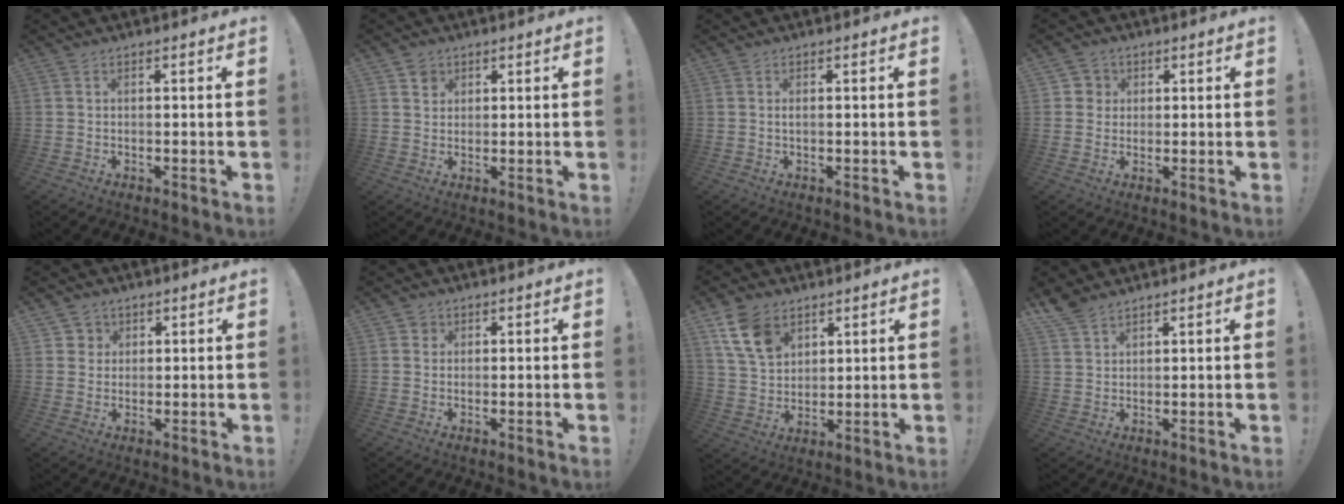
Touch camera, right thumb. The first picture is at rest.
{"total": 3.5, "force": [2.2, 2.8, 0.3], "torque": [0.004, -0.011, 0.038]}
{"total": 0.7, "force": [-0.1, 0.2, 0.7], "torque": [-0.019, 0.003, 0.000]}
{"total": 3.8, "force": [0.8, 3.7, 0.6], "torque": [-0.013, 0.005, 0.016]}
{"total": 3.5, "force": [1.5, 3.2, 0.4], "torque": [-0.010, -0.004, 0.027]}
{"total": 1.9, "force": [0.7, 1.8, 0.3], "torque": [-0.005, 0.001, 0.012]}
{"total": 11.9, "force": [6.4, 8.2, 5.8], "torque": [-0.098, -0.021, 0.128]}
{"total": 4.7, "force": [4.0, 1.8, 1.7], "torque": [-0.029, -0.025, 0.077]}